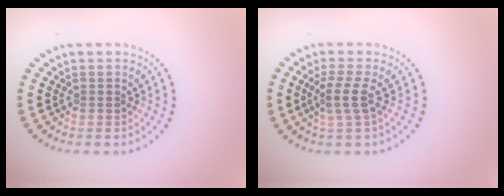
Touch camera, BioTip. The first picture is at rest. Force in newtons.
{"total": 2.2, "press": 1.7, "slide": 1.4}